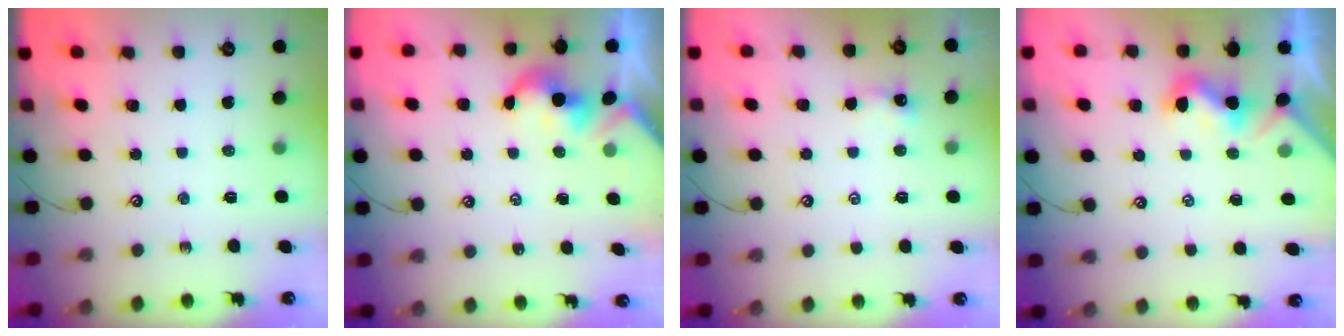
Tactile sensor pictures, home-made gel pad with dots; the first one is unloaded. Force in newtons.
{"total": 2.1, "press": 2.1, "slide": 0.3}
{"total": 0.0}
{"total": 0.9, "press": 0.9, "slide": 0.4}